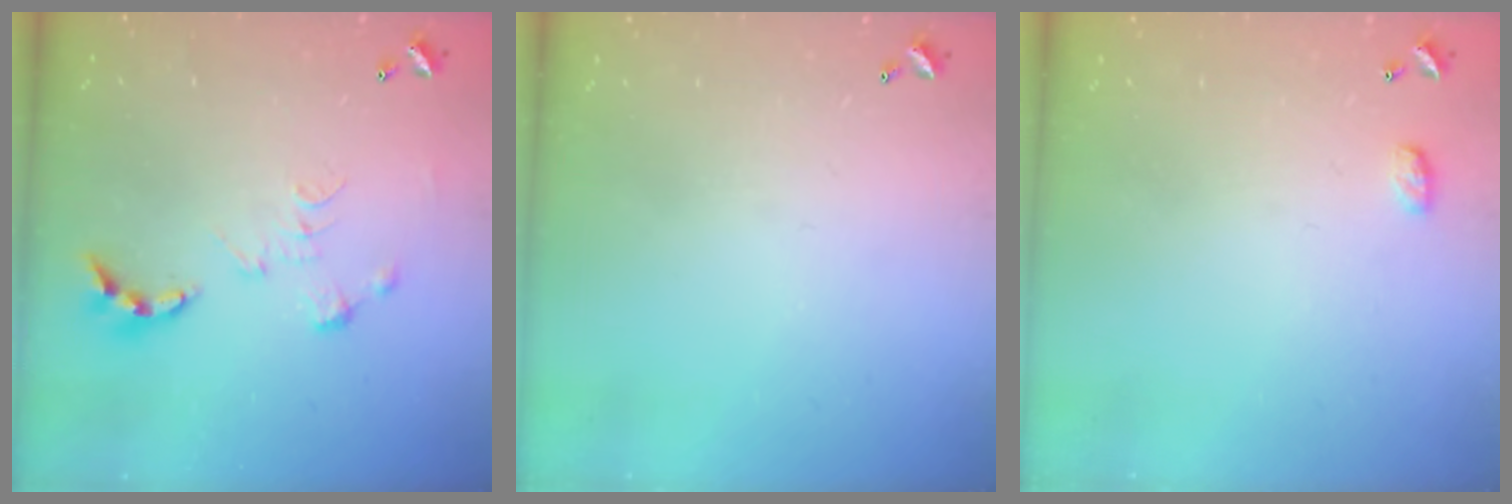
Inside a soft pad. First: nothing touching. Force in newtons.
{"total": 0.0}
{"total": 3.4, "press": 3.4, "slide": 0.5}